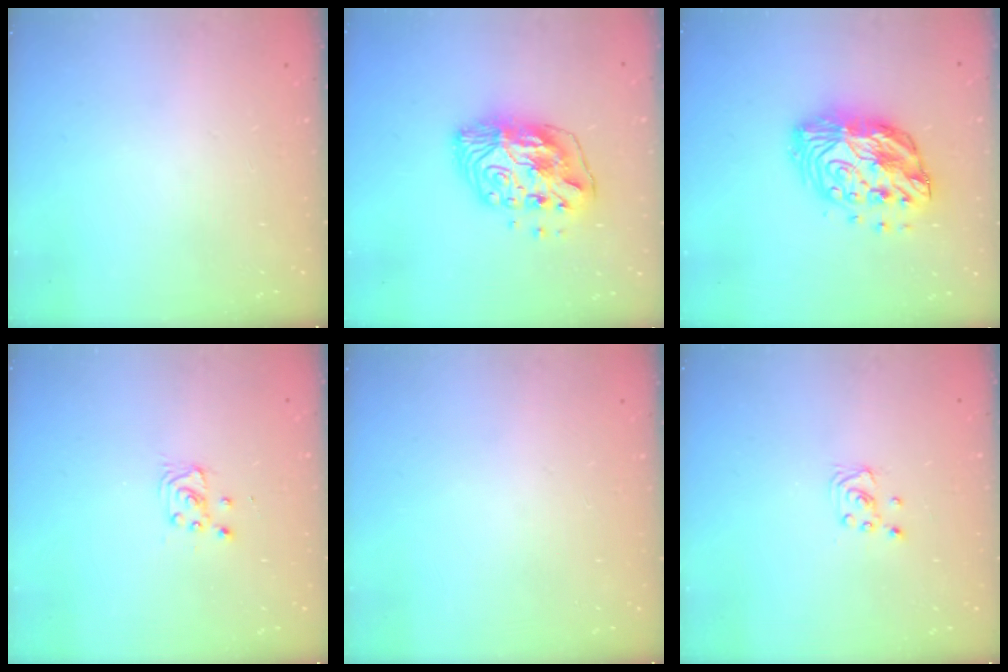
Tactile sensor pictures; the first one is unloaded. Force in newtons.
{"total": 13.7, "press": 13.7, "slide": 1.0}
{"total": 15.7, "press": 15.6, "slide": 1.2}
{"total": 2.9, "press": 2.9, "slide": 0.4}
{"total": 0.0}
{"total": 2.3, "press": 2.3, "slide": 0.2}